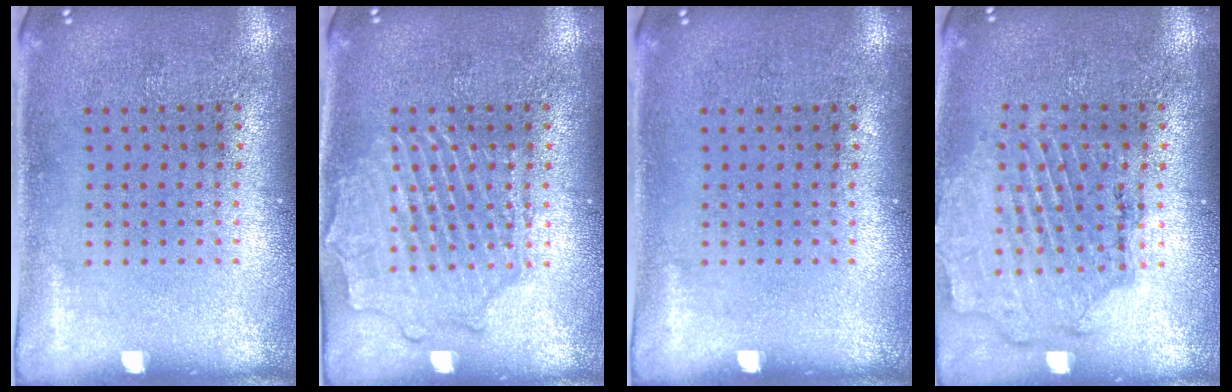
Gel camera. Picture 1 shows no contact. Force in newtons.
{"total": 2.6, "press": 2.6, "slide": 0.2}
{"total": 0.0}
{"total": 1.6, "press": 1.5, "slide": 0.4}